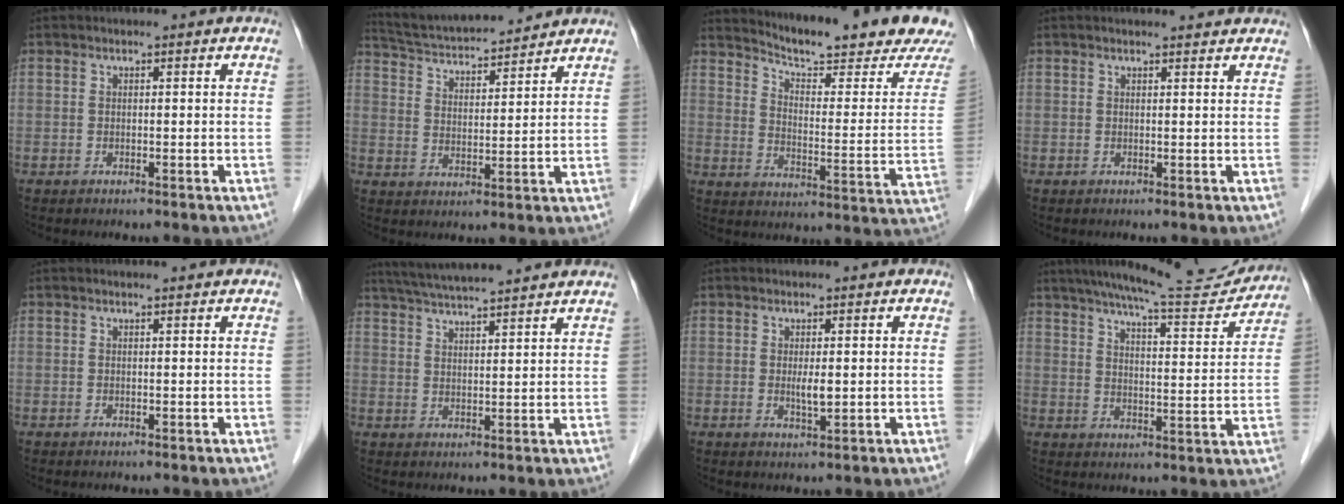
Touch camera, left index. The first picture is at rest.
{"total": 14.1, "force": [13.1, 1.7, 4.8], "torque": [-0.090, 0.024, 0.216]}
{"total": 20.3, "force": [18.8, 0.2, 7.6], "torque": [-0.122, -0.085, 0.242]}
{"total": 2.6, "force": [2.6, 0.3, 0.5], "torque": [-0.012, 0.005, 0.027]}
{"total": 1.0, "force": [1.0, 0.0, 0.3], "torque": [-0.009, 0.007, 0.014]}
{"total": 12.9, "force": [11.6, 0.2, 5.7], "torque": [-0.101, 0.032, 0.166]}
{"total": 2.0, "force": [0.2, 0.4, 2.0], "torque": [-0.040, -0.005, 0.006]}
{"total": 16.7, "force": [15.4, 1.5, 6.2], "torque": [-0.096, -0.014, 0.208]}